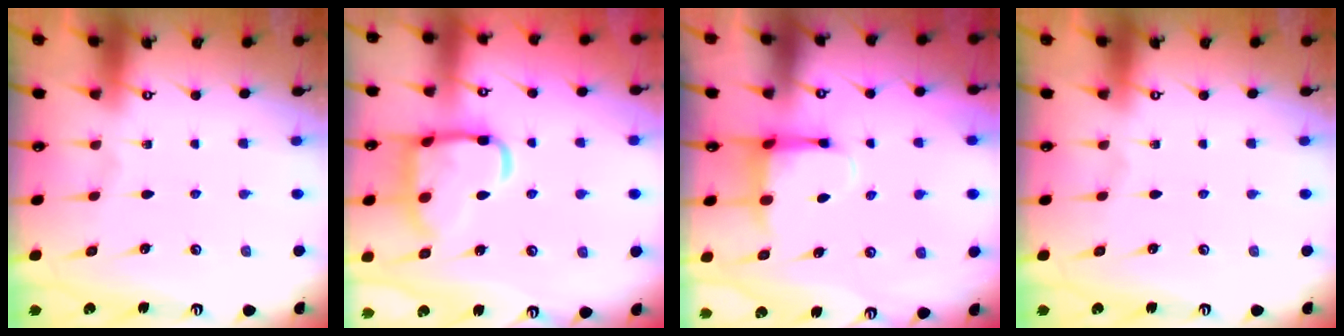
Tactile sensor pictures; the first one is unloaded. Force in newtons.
{"total": 15.3, "press": 15.2, "slide": 1.6}
{"total": 6.2, "press": 6.1, "slide": 1.2}
{"total": 0.0}